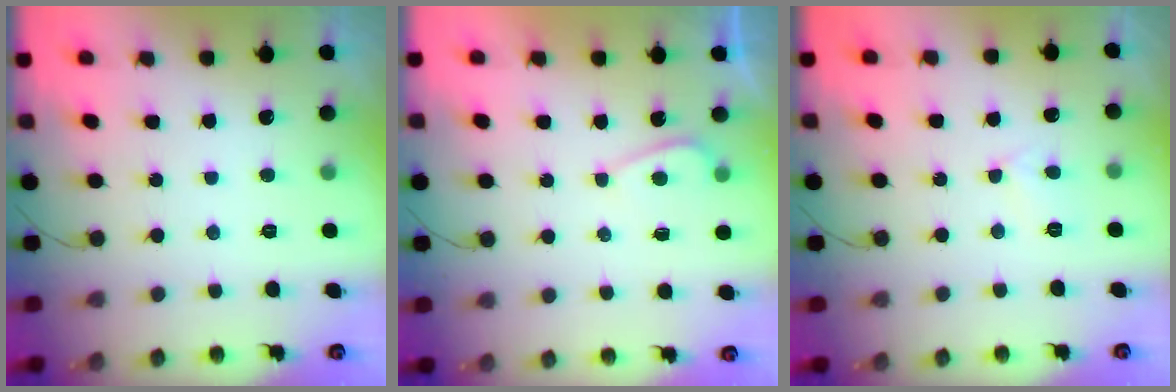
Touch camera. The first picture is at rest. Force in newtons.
{"total": 3.2, "press": 3.2, "slide": 0.3}
{"total": 3.9, "press": 3.8, "slide": 0.5}